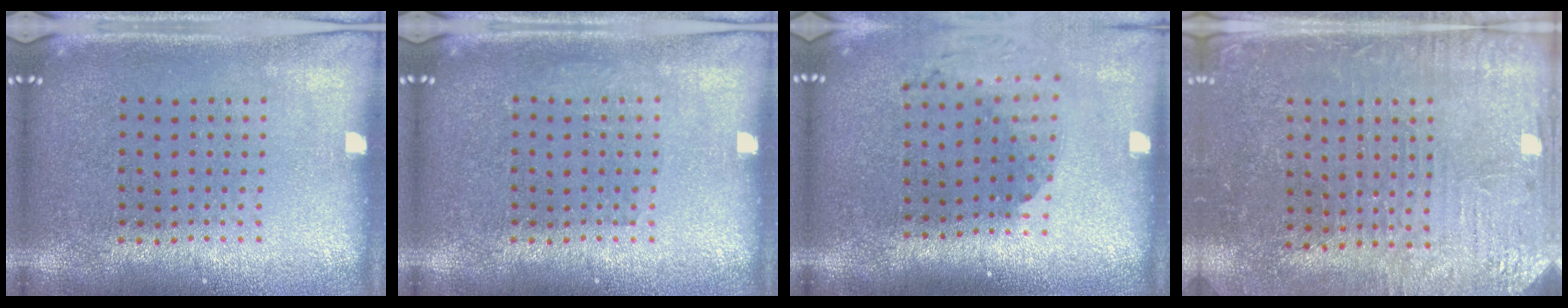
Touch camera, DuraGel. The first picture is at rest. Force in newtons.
{"total": 0.6, "press": 0.6, "slide": 0.1}
{"total": 1.9, "press": 1.5, "slide": 1.2}
{"total": 3.1, "press": 3.0, "slide": 0.8}